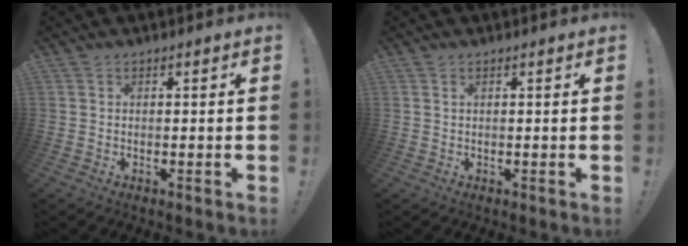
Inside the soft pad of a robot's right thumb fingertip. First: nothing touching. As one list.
[{"total": 0.6, "force": [0.3, 0.2, 0.4], "torque": [-0.011, 0.002, 0.008]}]